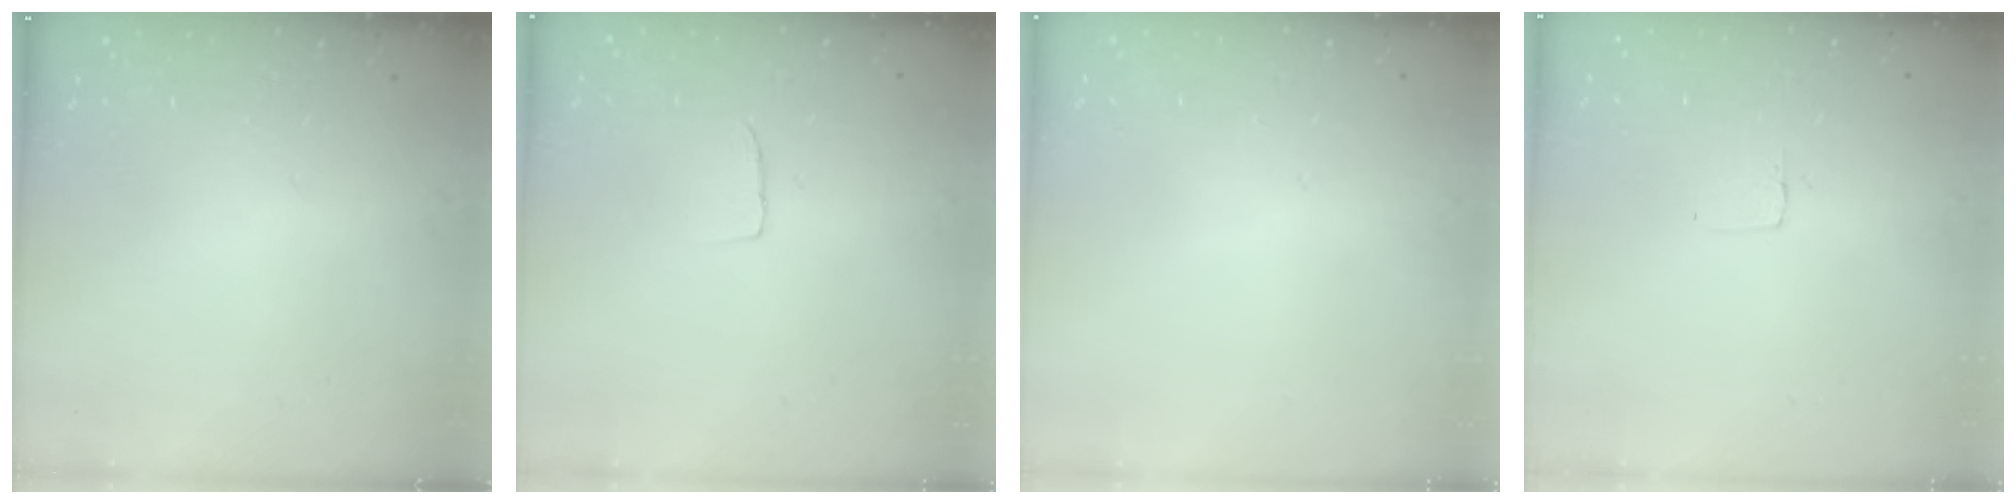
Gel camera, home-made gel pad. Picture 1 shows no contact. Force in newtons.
{"total": 2.4, "press": 2.4, "slide": 0.1}
{"total": 0.7, "press": 0.6, "slide": 0.3}
{"total": 2.6, "press": 2.6, "slide": 0.2}